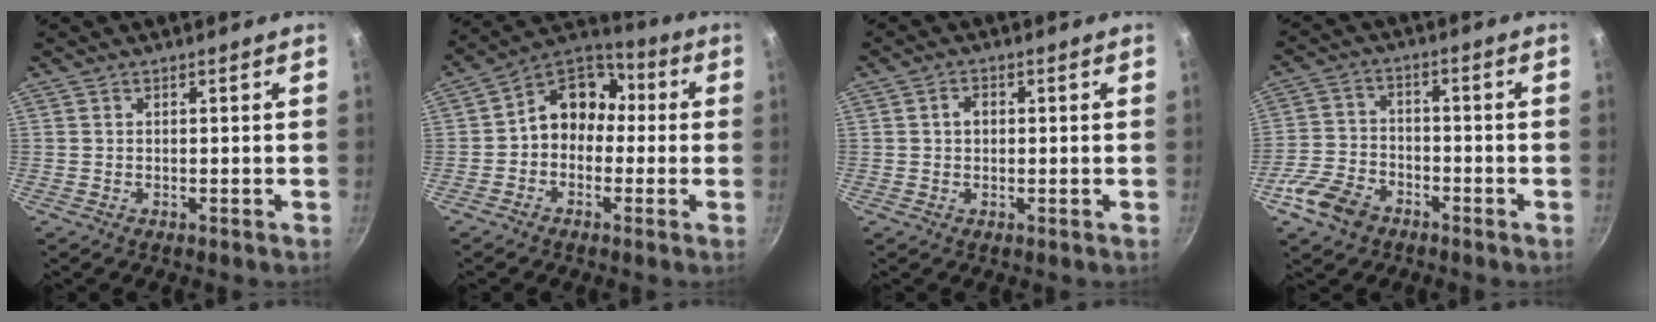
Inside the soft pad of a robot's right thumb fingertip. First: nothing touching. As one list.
[{"total": 11.1, "force": [-0.3, 9.0, 6.5], "torque": [-0.056, 0.046, -0.032]}, {"total": 2.5, "force": [0.3, 1.9, 1.6], "torque": [-0.015, 0.005, 0.003]}, {"total": 9.0, "force": [-5.1, 5.9, 4.5], "torque": [-0.079, 0.031, -0.107]}]